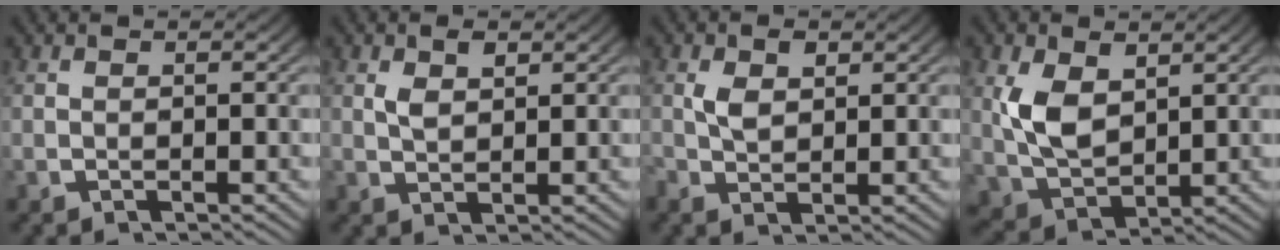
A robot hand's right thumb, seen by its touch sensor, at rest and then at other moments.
{"total": 1.7, "force": [1.1, 0.7, 1.1], "torque": [-0.019, -0.001, 0.027]}
{"total": 2.2, "force": [0.8, 1.4, 1.5], "torque": [-0.032, -0.006, 0.019]}
{"total": 6.4, "force": [0.9, 4.6, 4.4], "torque": [-0.109, -0.029, 0.033]}